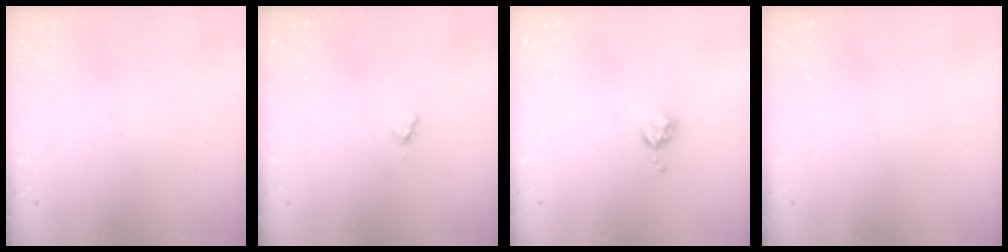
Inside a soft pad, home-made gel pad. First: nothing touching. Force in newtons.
{"total": 3.6, "press": 3.5, "slide": 0.6}
{"total": 5.0, "press": 5.0, "slide": 0.4}
{"total": 0.0}